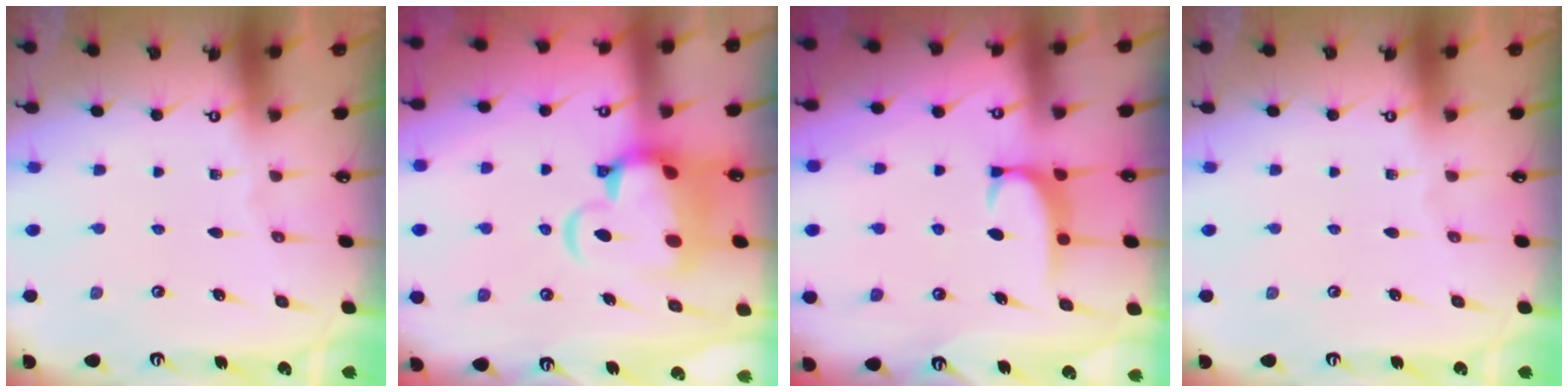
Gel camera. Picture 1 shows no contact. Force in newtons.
{"total": 8.0, "press": 7.7, "slide": 1.9}
{"total": 1.8, "press": 1.7, "slide": 0.5}
{"total": 0.0}